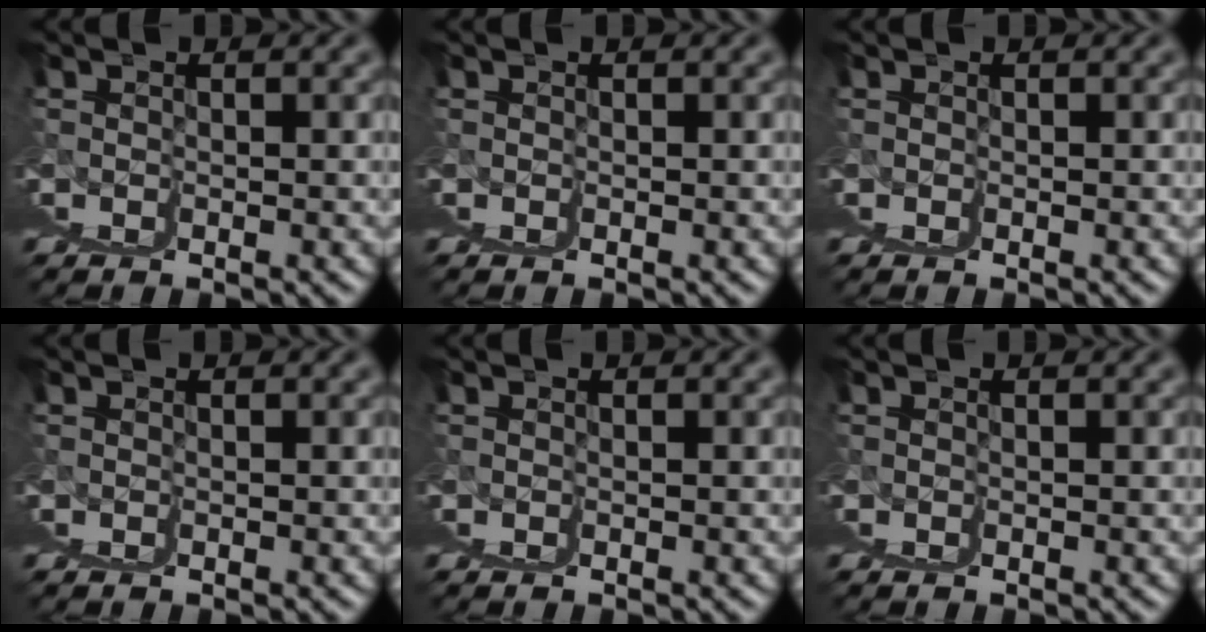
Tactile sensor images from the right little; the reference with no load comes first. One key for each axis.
{"total": 0.0}
{"total": 0.0}
{"total": 0.0}
{"total": 0.0}
{"total": 0.0}